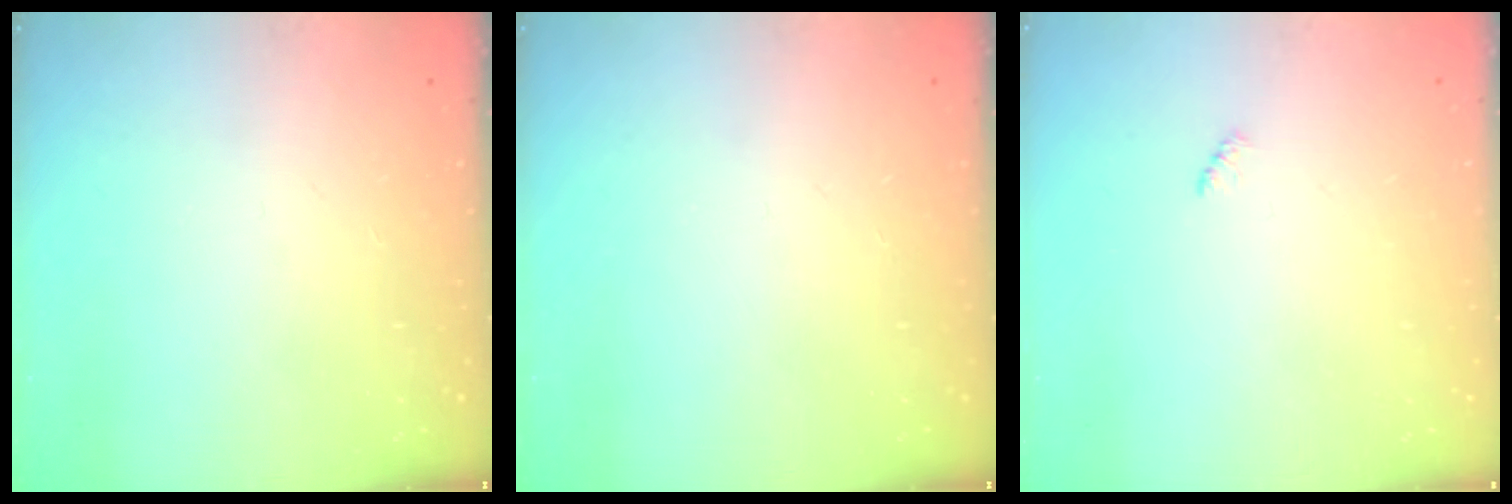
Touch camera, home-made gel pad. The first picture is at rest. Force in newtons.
{"total": 0.0}
{"total": 2.3, "press": 2.2, "slide": 0.5}